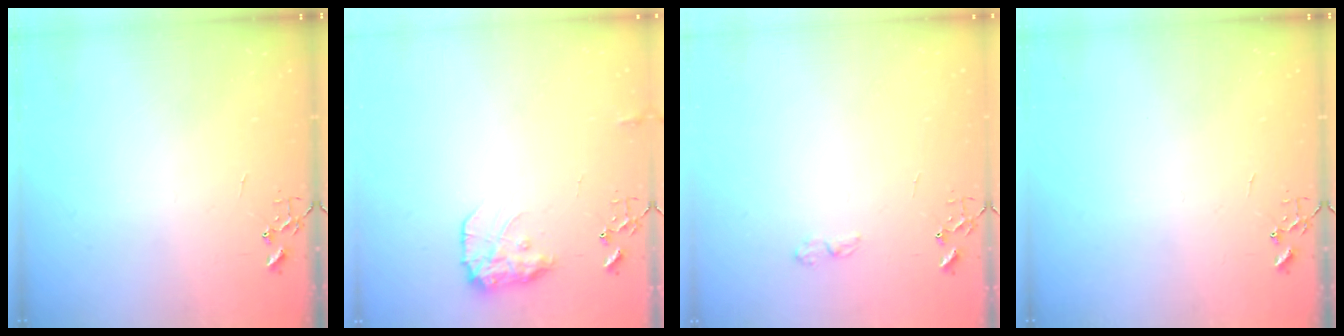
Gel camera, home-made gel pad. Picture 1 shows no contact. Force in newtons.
{"total": 10.8, "press": 10.8, "slide": 0.4}
{"total": 4.4, "press": 4.3, "slide": 0.7}
{"total": 0.0}